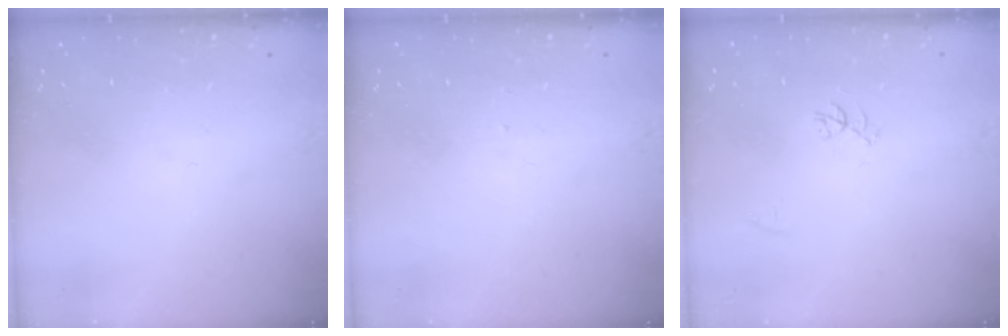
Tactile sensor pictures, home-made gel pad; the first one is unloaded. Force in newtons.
{"total": 2.1, "press": 2.1, "slide": 0.1}
{"total": 5.3, "press": 5.3, "slide": 0.4}